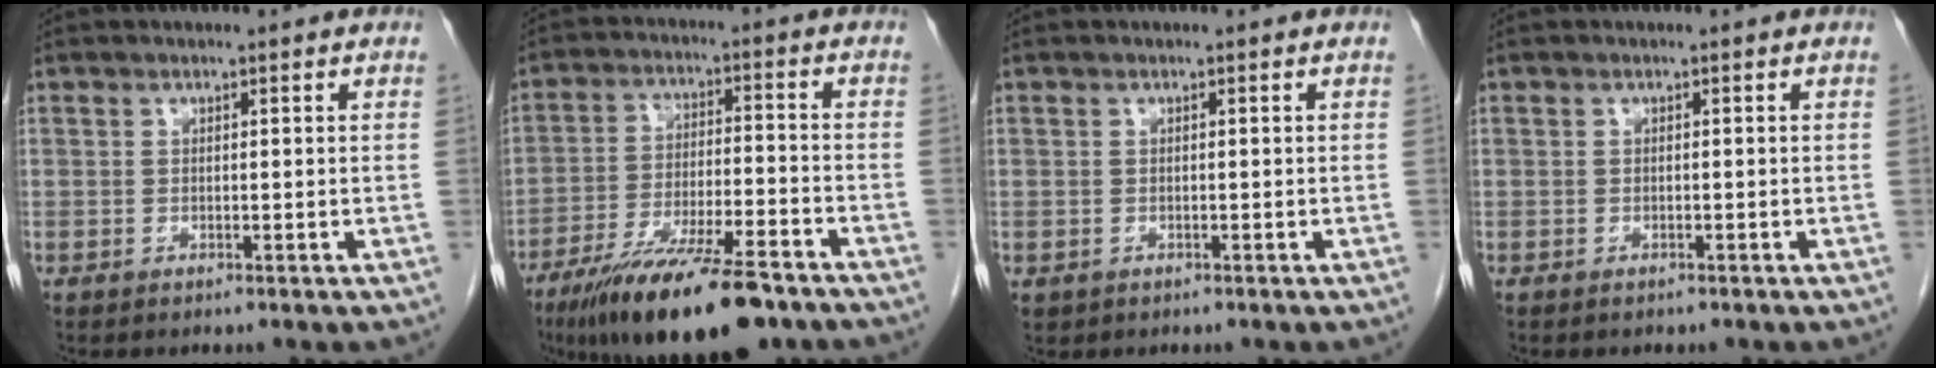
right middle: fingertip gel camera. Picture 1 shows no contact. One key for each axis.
{"total": 17.5, "fx": -13.0, "fy": 3.1, "fz": 11.4, "tx": -0.180, "ty": -0.027, "tz": -0.217}
{"total": 0.6, "fx": -0.2, "fy": 0.6, "fz": 0.2, "tx": -0.009, "ty": 0.001, "tz": 0.003}
{"total": 0.5, "fx": -0.5, "fy": 0.3, "fz": 0.0, "tx": -0.011, "ty": 0.000, "tz": -0.007}